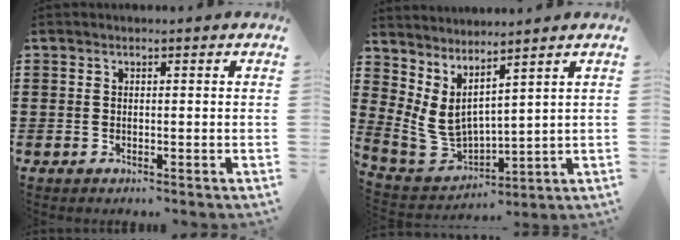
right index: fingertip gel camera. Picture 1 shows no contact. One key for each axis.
{"total": 4.6, "fx": 2.8, "fy": 2.8, "fz": 2.5, "tx": -0.096, "ty": -0.037, "tz": 0.043}